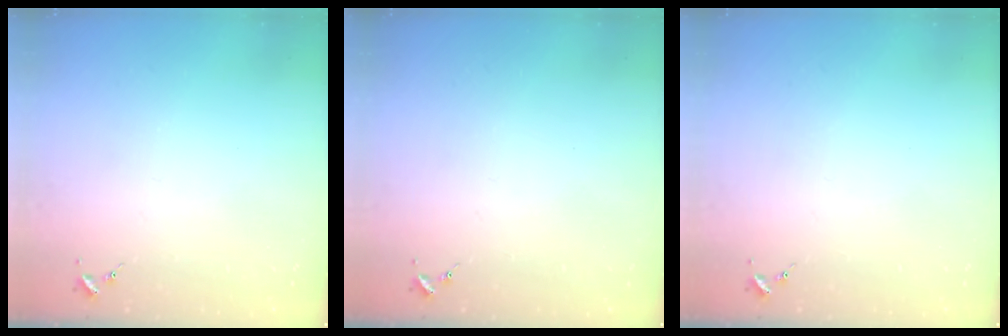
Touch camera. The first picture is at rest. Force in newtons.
{"total": 0.0}
{"total": 0.0}